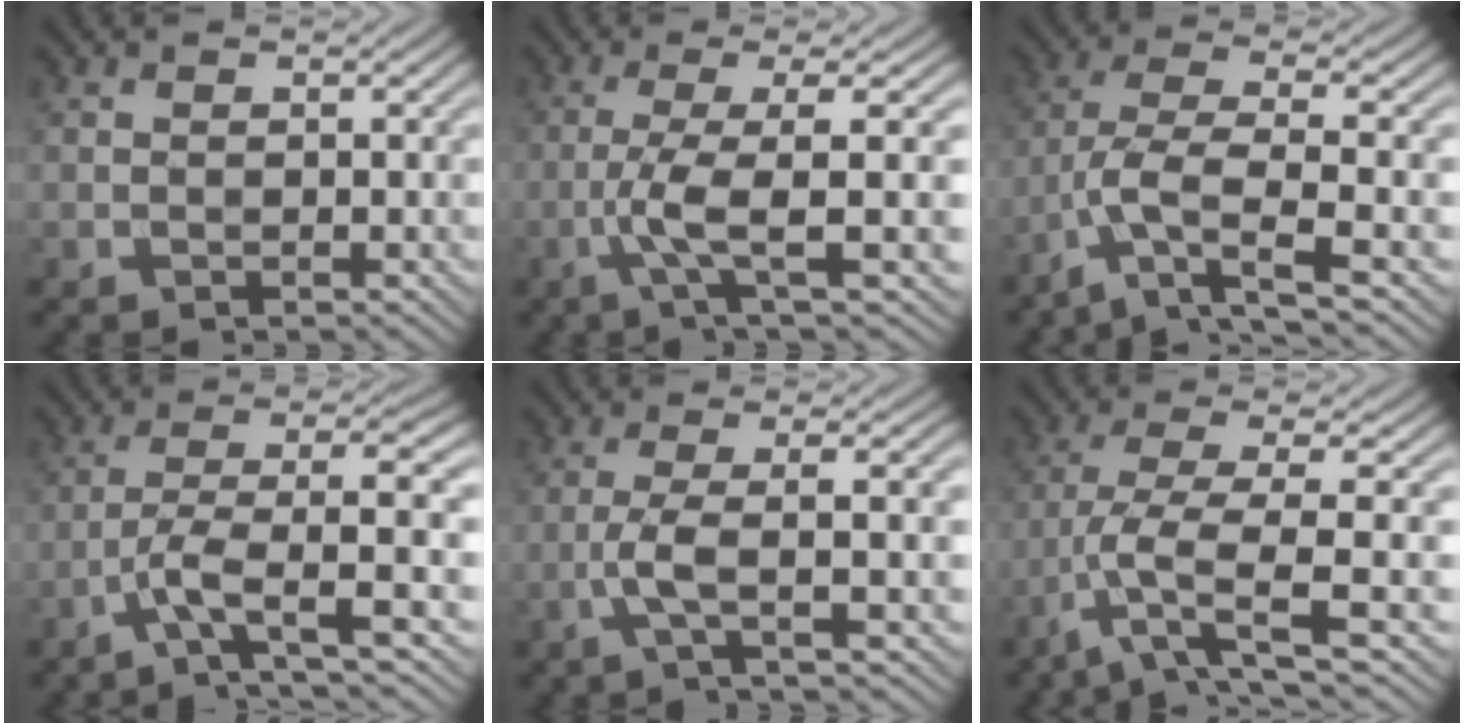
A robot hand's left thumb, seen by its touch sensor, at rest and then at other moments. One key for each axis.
{"total": 7.1, "fx": -1.3, "fy": 0.9, "fz": 6.9, "tx": -0.122, "ty": 0.010, "tz": -0.033}
{"total": 8.0, "fx": -4.1, "fy": 2.0, "fz": 6.6, "tx": -0.134, "ty": -0.001, "tz": -0.088}
{"total": 6.9, "fx": -2.6, "fy": 1.1, "fz": 6.3, "tx": -0.111, "ty": 0.011, "tz": -0.062}
{"total": 5.1, "fx": -1.2, "fy": 0.7, "fz": 5.0, "tx": -0.087, "ty": 0.012, "tz": -0.040}
{"total": 6.6, "fx": -2.5, "fy": 1.2, "fz": 6.0, "tx": -0.121, "ty": 0.002, "tz": -0.061}